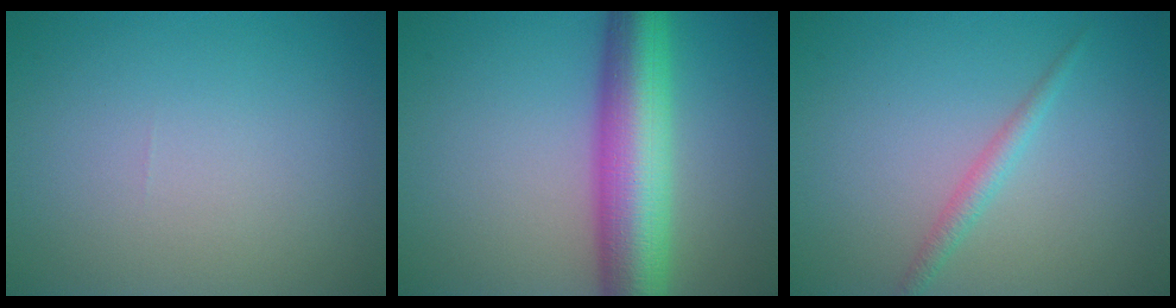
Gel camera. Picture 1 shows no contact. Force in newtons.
{"total": 9.7, "press": 9.7, "slide": 0.1}
{"total": 1.5, "press": 1.5, "slide": 0.0}